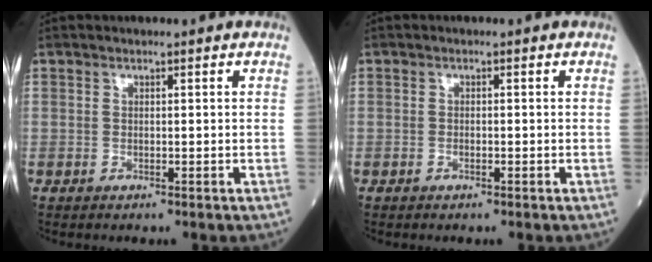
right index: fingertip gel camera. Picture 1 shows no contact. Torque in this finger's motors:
{"motor_torque": [-0.11, -0.15, -0.04, -0.01]}